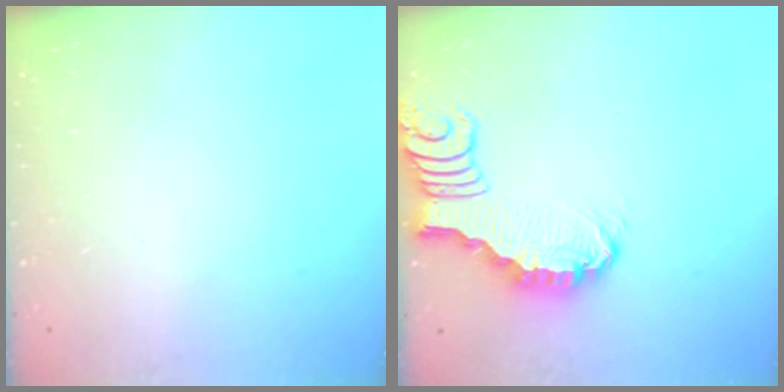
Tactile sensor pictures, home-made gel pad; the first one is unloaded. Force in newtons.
{"total": 2.2, "press": 2.2, "slide": 0.2}